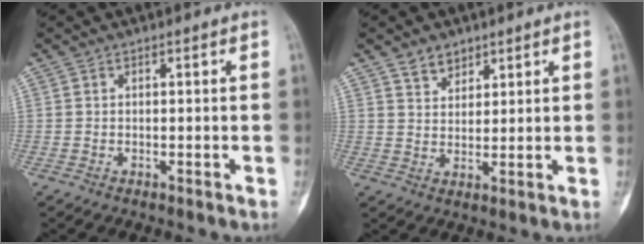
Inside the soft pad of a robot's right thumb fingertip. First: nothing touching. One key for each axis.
{"total": 4.3, "fx": 3.2, "fy": 2.6, "fz": 1.3, "tx": -0.002, "ty": -0.024, "tz": 0.060}